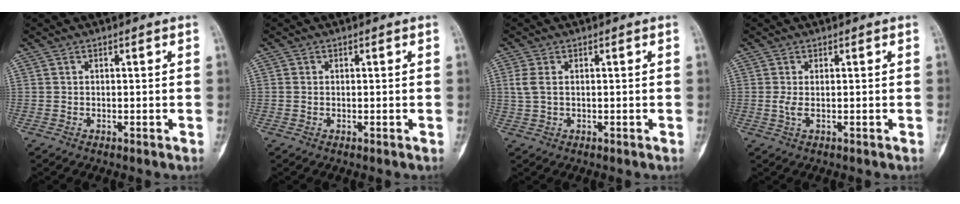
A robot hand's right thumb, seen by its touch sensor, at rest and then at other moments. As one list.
[{"total": 0.5, "force": [0.0, 0.5, 0.3], "torque": [-0.006, 0.001, 0.000]}, {"total": 3.1, "force": [0.4, 1.9, 2.4], "torque": [-0.069, 0.003, 0.010]}, {"total": 1.6, "force": [0.0, 0.4, 1.6], "torque": [-0.042, -0.005, 0.002]}]